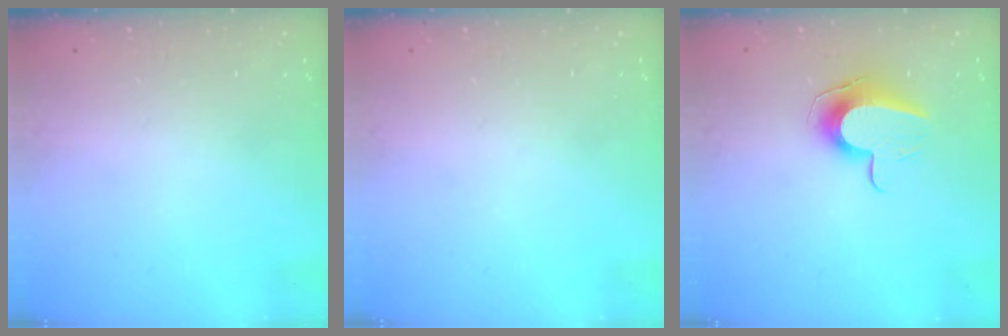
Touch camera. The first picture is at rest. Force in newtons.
{"total": 0.0}
{"total": 10.0, "press": 10.0, "slide": 1.2}